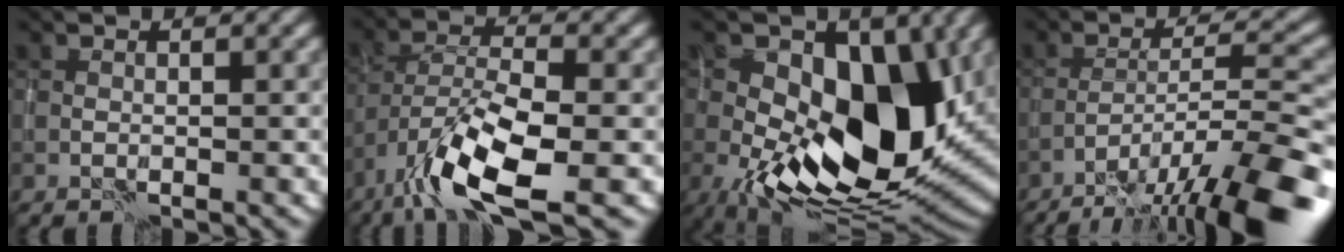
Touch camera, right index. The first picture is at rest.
{"total": 8.4, "force": [-4.6, 2.4, 6.7], "torque": [-0.129, 0.004, -0.090]}
{"total": 16.4, "force": [0.5, 8.9, 13.8], "torque": [-0.219, 0.015, -0.006]}
{"total": 12.3, "force": [-8.7, 1.7, 8.4], "torque": [-0.138, 0.000, -0.131]}